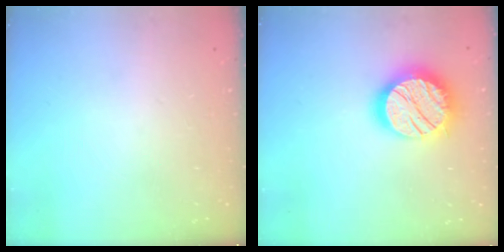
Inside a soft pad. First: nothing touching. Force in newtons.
{"total": 19.9, "press": 19.9, "slide": 1.3}